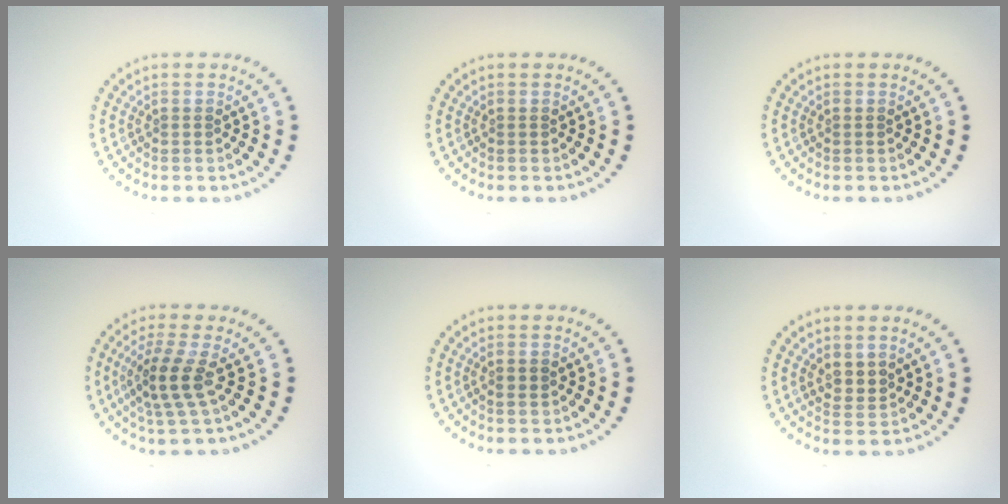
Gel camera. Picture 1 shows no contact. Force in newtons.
{"total": 0.0}
{"total": 0.0}
{"total": 3.5, "press": 2.9, "slide": 2.0}
{"total": 0.8, "press": 0.7, "slide": 0.4}
{"total": 1.5, "press": 1.3, "slide": 0.9}